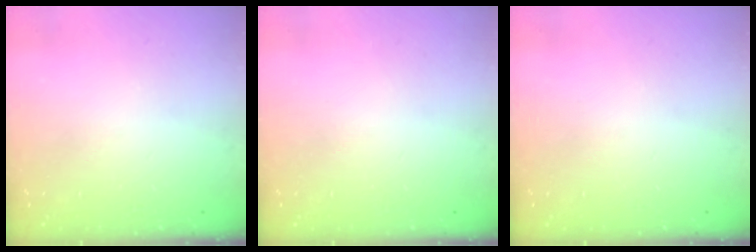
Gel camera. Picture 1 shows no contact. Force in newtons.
{"total": 0.0}
{"total": 0.0}